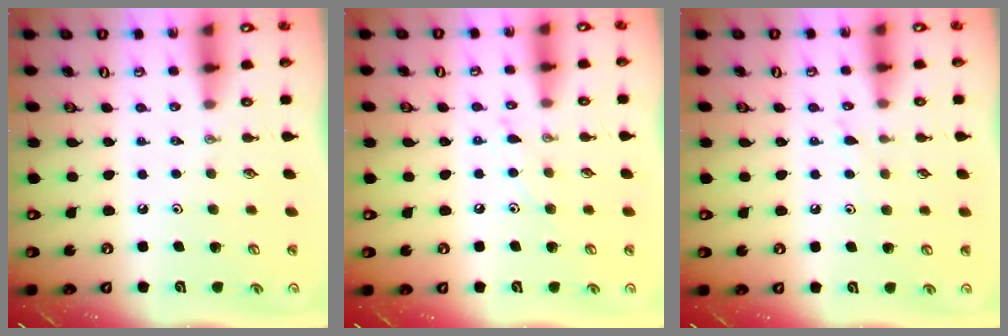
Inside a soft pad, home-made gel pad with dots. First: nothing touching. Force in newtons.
{"total": 6.0, "press": 6.0, "slide": 0.4}
{"total": 5.5, "press": 5.5, "slide": 0.7}